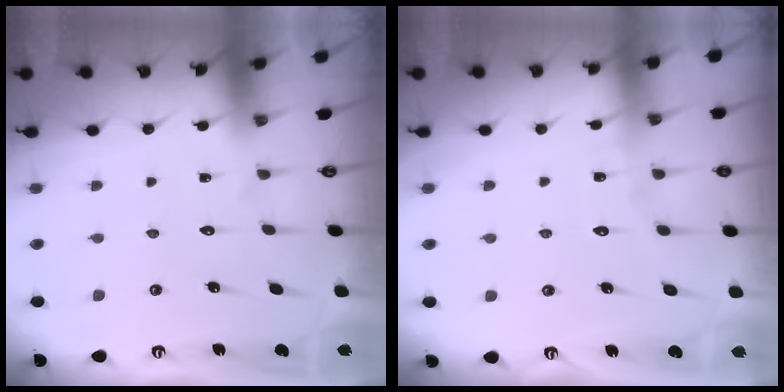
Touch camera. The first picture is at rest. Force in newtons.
{"total": 2.8, "press": 2.8, "slide": 0.2}